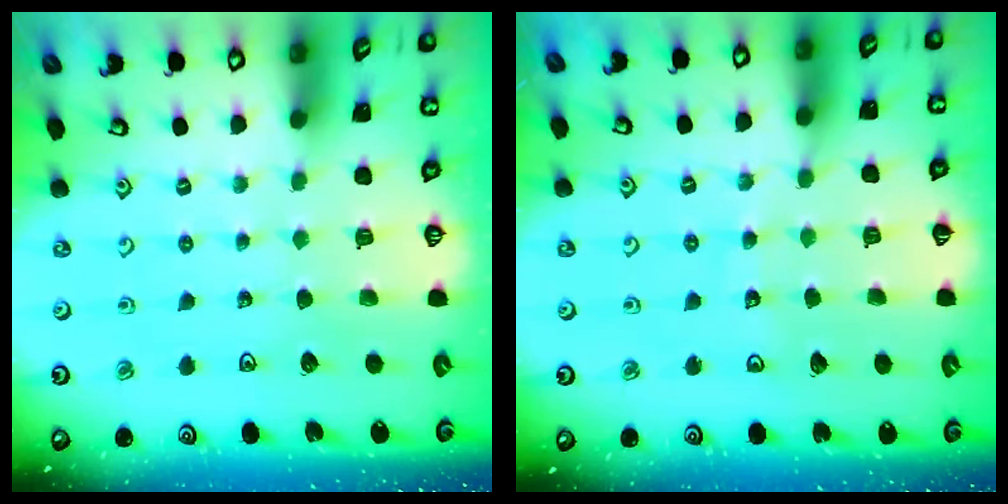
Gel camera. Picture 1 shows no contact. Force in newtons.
{"total": 6.2, "press": 6.2, "slide": 0.9}